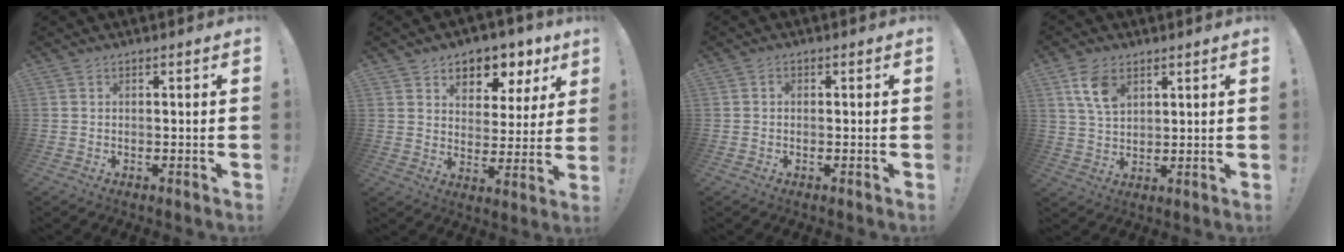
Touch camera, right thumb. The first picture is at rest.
{"total": 7.8, "force": [5.3, 5.2, 2.4], "torque": [-0.019, -0.050, 0.095]}
{"total": 0.8, "force": [-0.5, 0.5, 0.4], "torque": [-0.015, 0.005, -0.009]}
{"total": 8.6, "force": [4.4, 5.1, 5.3], "torque": [-0.093, -0.010, 0.087]}